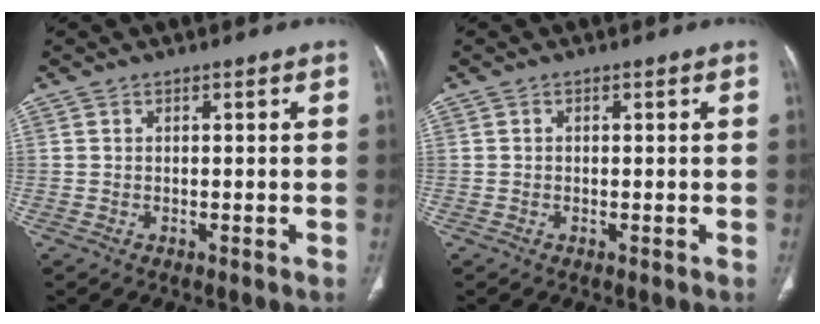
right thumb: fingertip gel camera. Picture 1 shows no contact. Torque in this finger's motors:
{"motor_torque": [-0.14, -0.10, -0.23, -0.20, 0.03]}